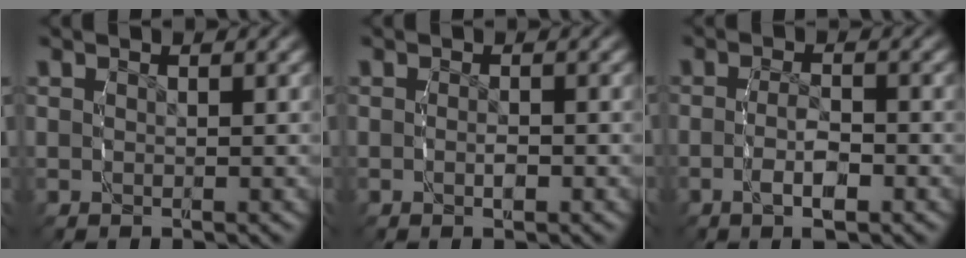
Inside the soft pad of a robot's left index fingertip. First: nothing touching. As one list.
[{"total": 0.8, "force": [-0.8, 0.0, 0.0], "torque": [-0.011, -0.005, -0.013]}, {"total": 2.7, "force": [-1.9, 0.8, 1.8], "torque": [-0.040, -0.004, -0.038]}]